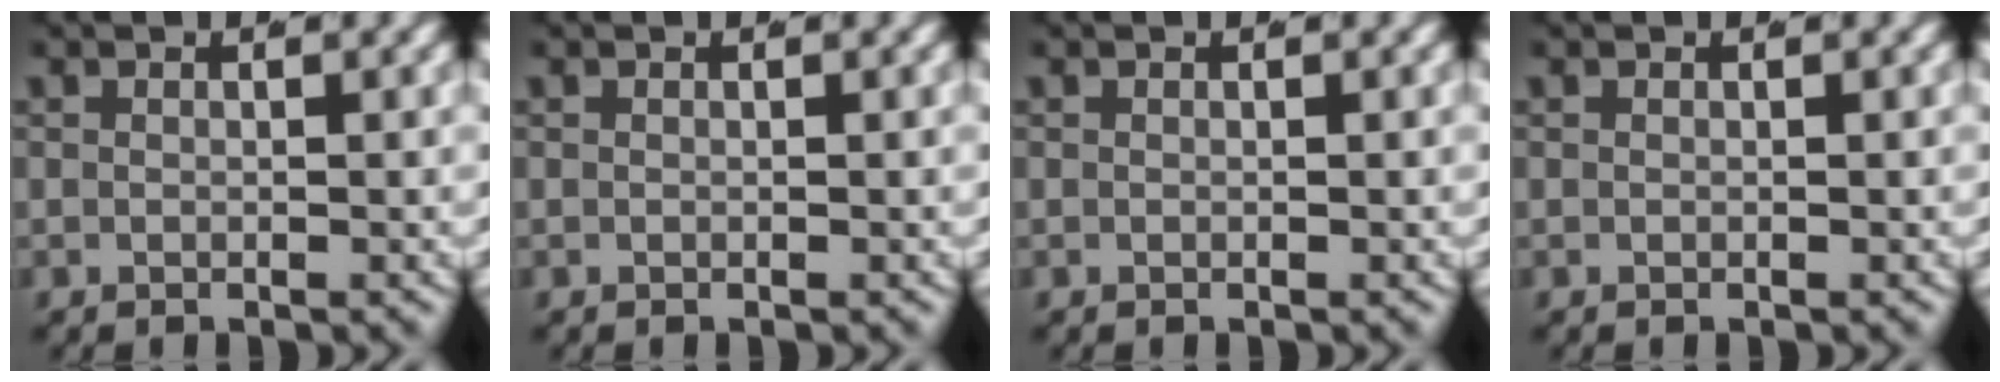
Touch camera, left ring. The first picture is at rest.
{"total": 0.0}
{"total": 0.0}
{"total": 0.0}